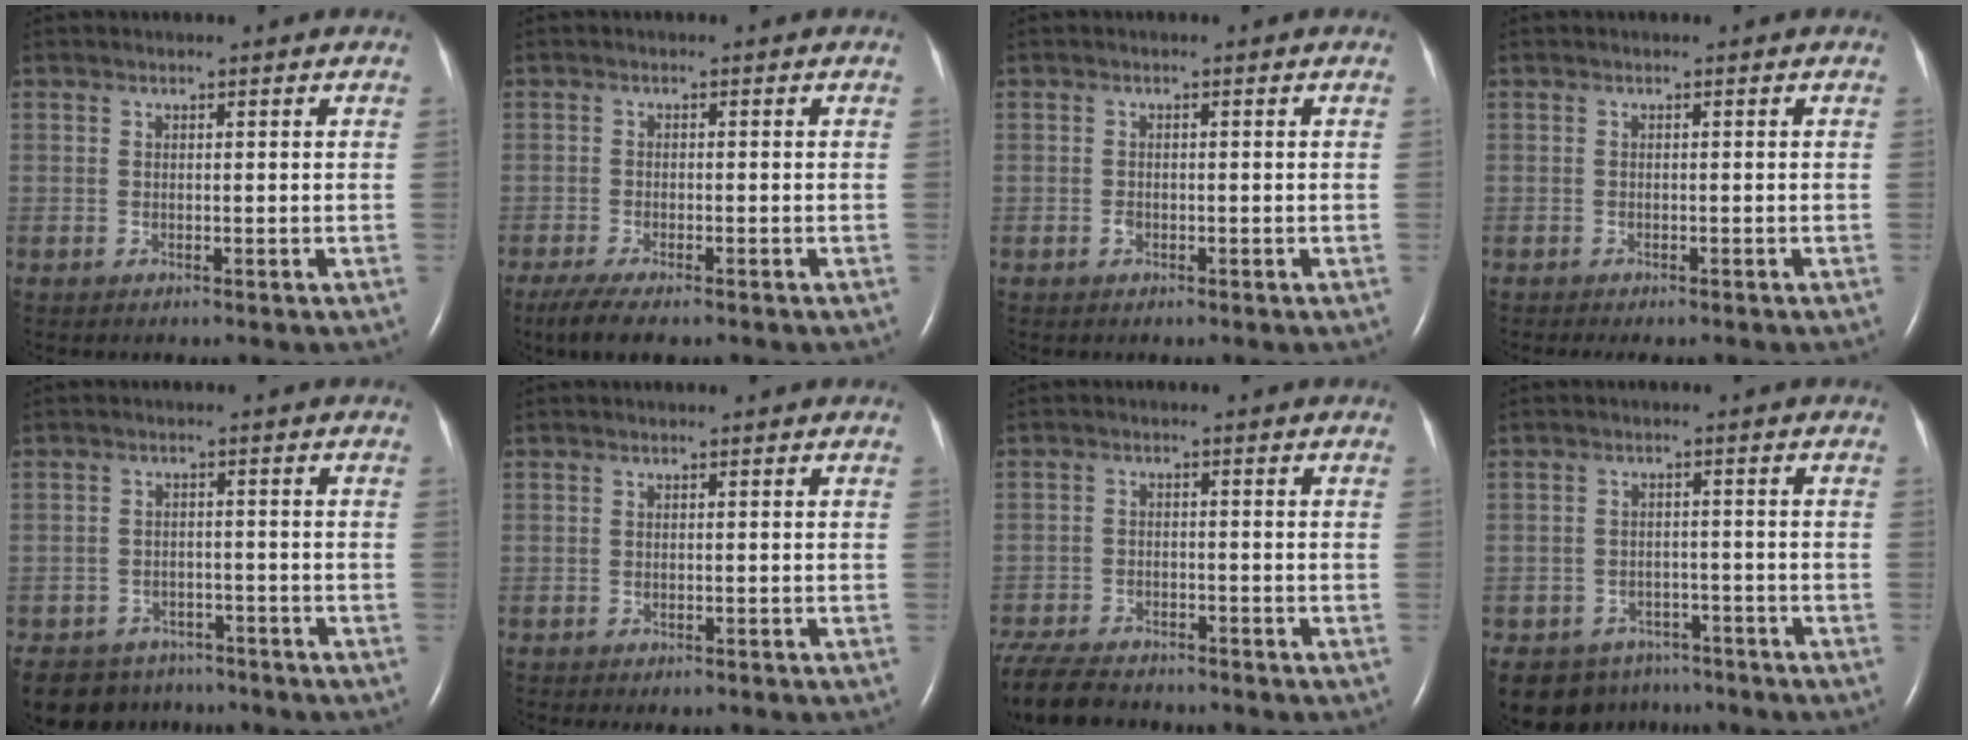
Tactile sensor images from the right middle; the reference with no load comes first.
{"total": 6.1, "force": [-4.4, 1.5, 4.0], "torque": [-0.075, -0.017, -0.069]}
{"total": 0.7, "force": [-0.3, 0.5, 0.4], "torque": [-0.010, 0.001, -0.006]}
{"total": 3.1, "force": [-2.6, 0.9, 1.4], "torque": [-0.014, -0.006, -0.030]}
{"total": 9.7, "force": [-8.0, 5.3, 1.4], "torque": [-0.032, 0.004, -0.104]}
{"total": 2.1, "force": [-1.8, 0.8, 0.8], "torque": [-0.010, -0.004, -0.017]}
{"total": 11.7, "force": [-10.0, 3.6, 4.8], "torque": [-0.108, -0.018, -0.158]}
{"total": 8.2, "force": [-6.5, 5.1, 0.8], "torque": [-0.017, 0.011, -0.085]}